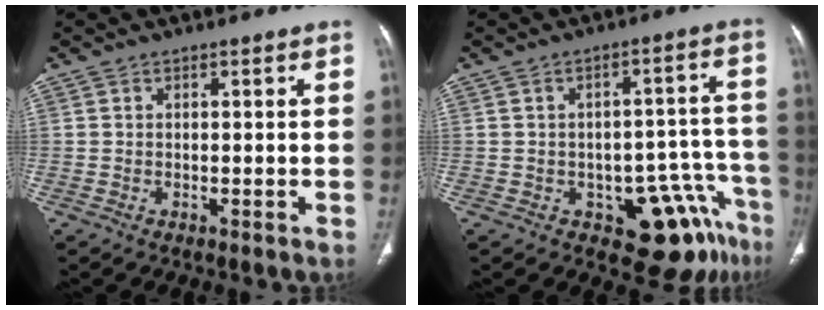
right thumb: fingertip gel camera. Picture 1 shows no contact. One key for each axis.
{"total": 12.1, "fx": -7.1, "fy": 5.9, "fz": 7.8, "tx": -0.043, "ty": 0.061, "tz": -0.089}